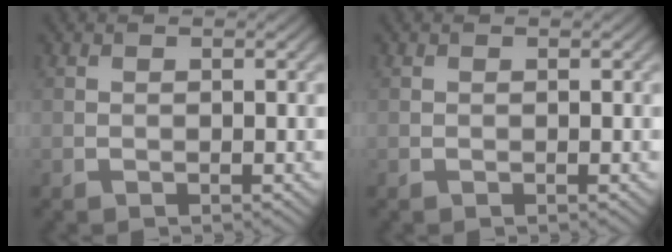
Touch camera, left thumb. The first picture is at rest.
{"total": 0.0}